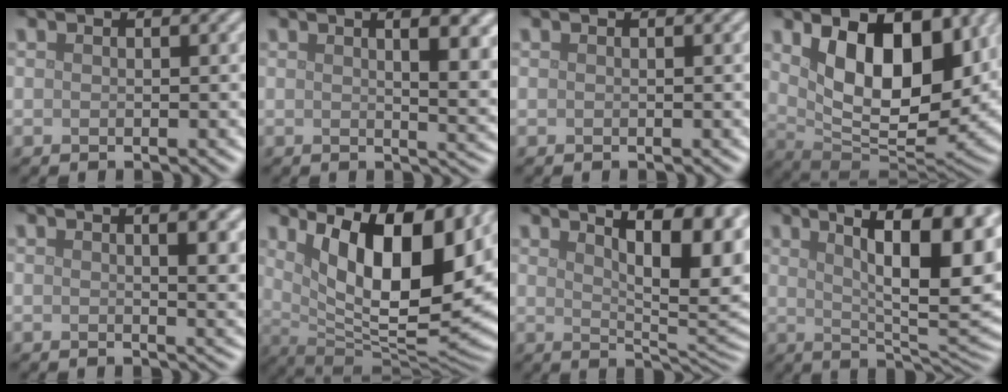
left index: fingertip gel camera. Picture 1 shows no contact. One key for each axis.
{"total": 7.6, "fx": 2.6, "fy": 3.0, "fz": 6.5, "tx": -0.044, "ty": 0.019, "tz": 0.024}
{"total": 0.0}
{"total": 11.4, "fx": 3.3, "fy": 6.0, "fz": 9.0, "tx": -0.135, "ty": -0.012, "tz": 0.051}
{"total": 4.7, "fx": 1.4, "fy": 1.6, "fz": 4.2, "tx": -0.034, "ty": 0.010, "tz": 0.015}
{"total": 13.7, "fx": 4.8, "fy": 5.3, "fz": 11.7, "tx": -0.174, "ty": -0.008, "tz": 0.082}
{"total": 12.7, "fx": 5.4, "fy": 4.4, "fz": 10.7, "tx": -0.111, "ty": 0.027, "tz": 0.070}
{"total": 15.6, "fx": 5.2, "fy": 5.2, "fz": 13.8, "tx": -0.149, "ty": 0.021, "tz": 0.073}